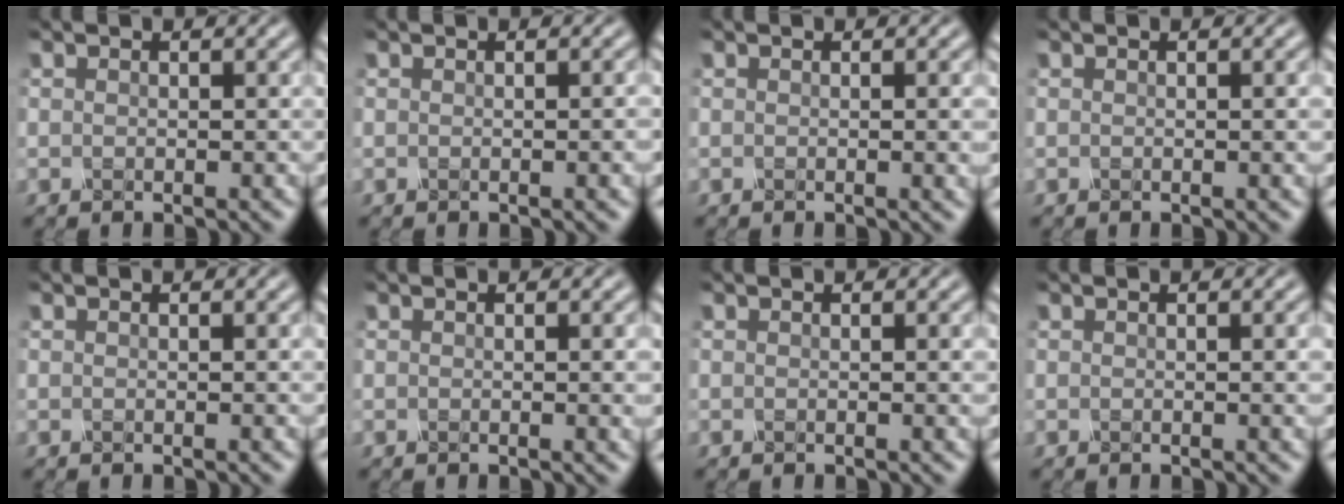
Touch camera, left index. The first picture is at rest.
{"total": 1.8, "force": [-0.1, 0.6, 1.7], "torque": [-0.014, 0.004, -0.006]}
{"total": 2.2, "force": [0.0, 0.8, 2.1], "torque": [-0.017, 0.001, -0.003]}
{"total": 1.6, "force": [0.1, 0.5, 1.5], "torque": [-0.013, 0.003, -0.003]}
{"total": 0.6, "force": [0.0, 0.3, 0.6], "torque": [-0.004, 0.001, -0.002]}
{"total": 2.3, "force": [0.1, 0.8, 2.2], "torque": [-0.018, 0.001, -0.002]}
{"total": 1.4, "force": [0.1, 0.5, 1.3], "torque": [-0.012, 0.002, -0.003]}
{"total": 1.9, "force": [0.2, 0.7, 1.8], "torque": [-0.014, 0.003, -0.002]}